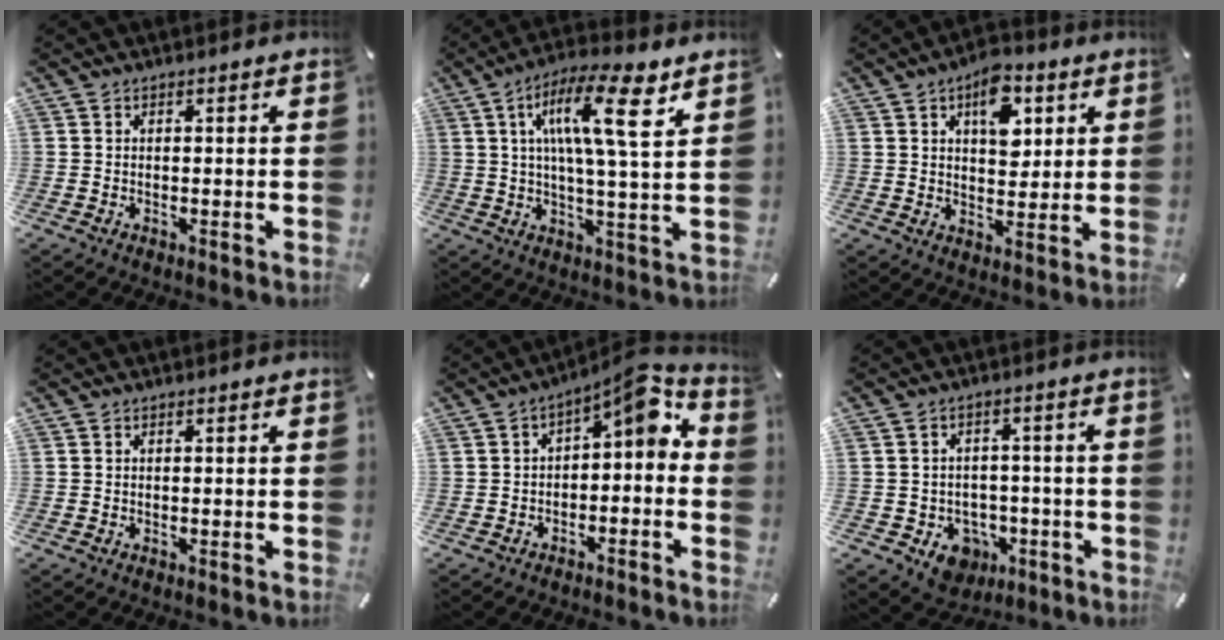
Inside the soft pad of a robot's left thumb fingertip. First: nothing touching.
{"total": 14.9, "force": [6.0, 3.0, 13.2], "torque": [-0.227, -0.014, 0.092]}
{"total": 10.1, "force": [4.1, 6.3, 6.7], "torque": [-0.077, -0.010, 0.066]}
{"total": 0.0}
{"total": 7.1, "force": [1.9, 3.1, 6.1], "torque": [-0.081, -0.018, 0.024]}
{"total": 6.6, "force": [-2.1, 5.9, 2.0], "torque": [-0.030, 0.010, -0.034]}